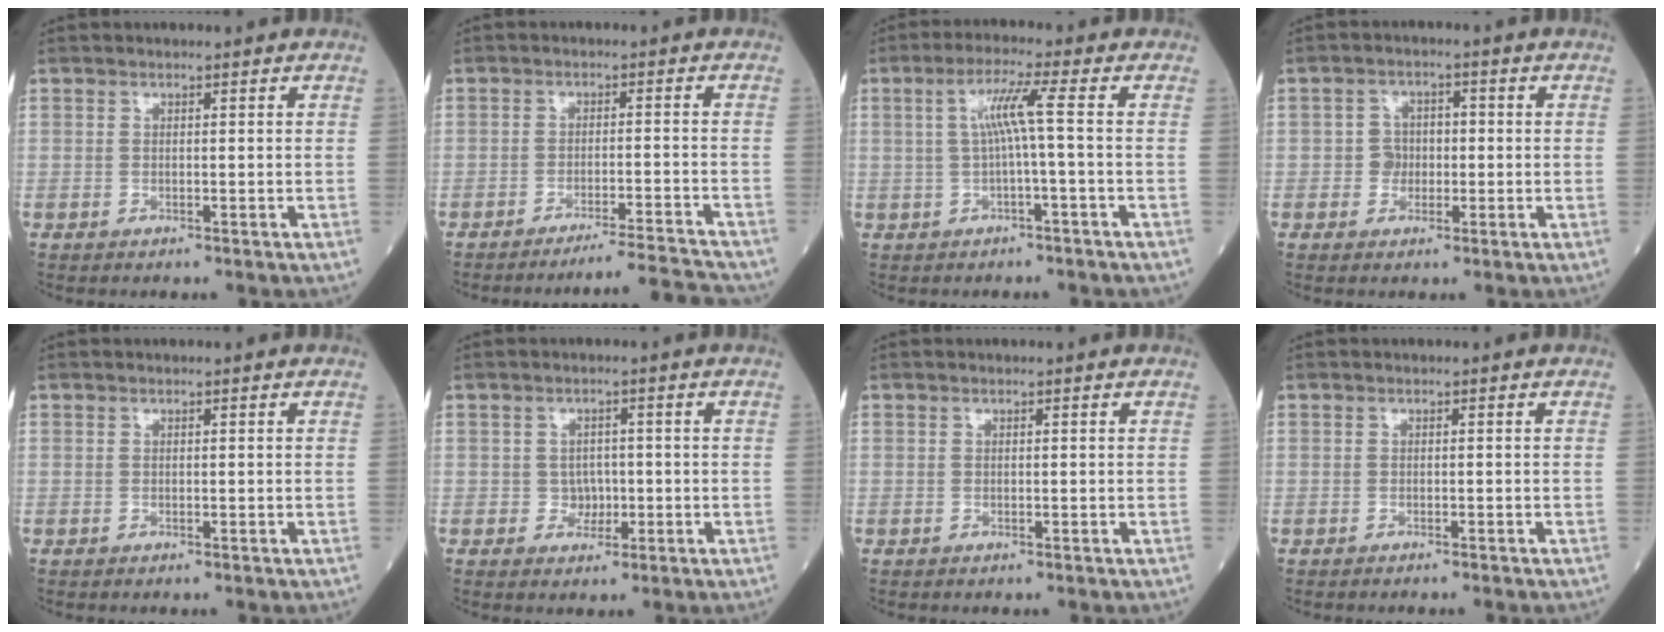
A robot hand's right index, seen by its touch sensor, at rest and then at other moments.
{"total": 8.4, "force": [-8.2, -1.8, 0.8], "torque": [-0.001, 0.002, -0.122]}
{"total": 5.0, "force": [0.1, -0.9, 5.0], "torque": [-0.095, 0.014, 0.007]}
{"total": 3.3, "force": [-0.5, 2.9, 1.4], "torque": [-0.019, 0.010, -0.013]}
{"total": 0.0}
{"total": 2.6, "force": [-0.4, 2.3, 1.0], "torque": [-0.002, 0.007, -0.004]}
{"total": 0.0}
{"total": 1.3, "force": [-1.2, -0.1, 0.4], "torque": [-0.006, 0.000, -0.014]}